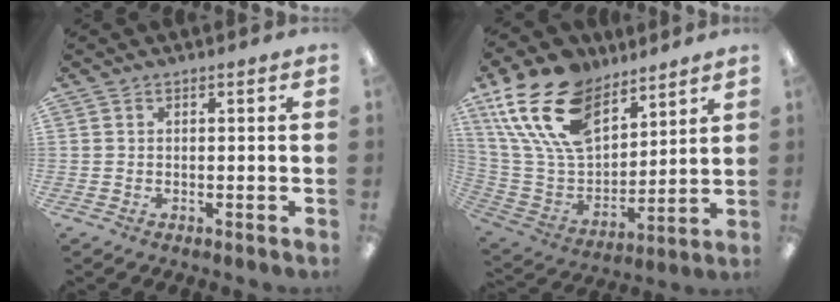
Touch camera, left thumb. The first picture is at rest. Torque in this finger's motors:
{"motor_torque": [0.39, 0.81, 1.57, -1.20, 0.57]}